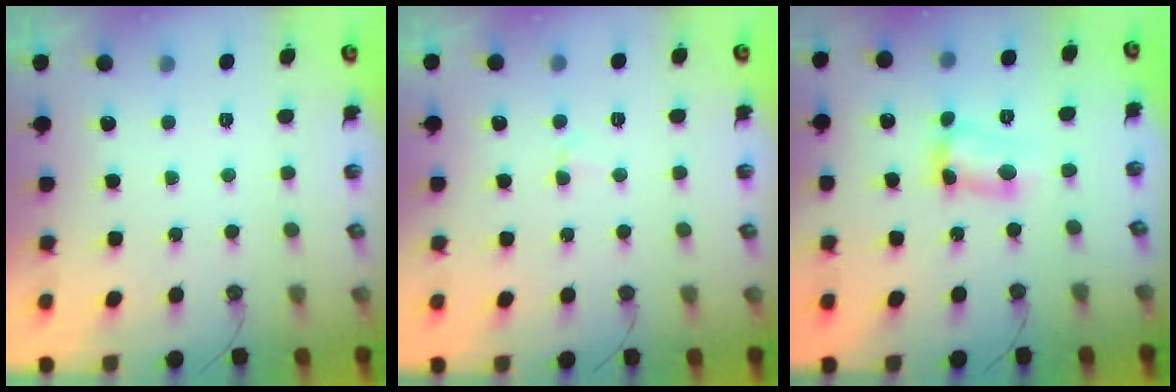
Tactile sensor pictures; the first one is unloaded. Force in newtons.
{"total": 2.6, "press": 2.6, "slide": 0.2}
{"total": 7.1, "press": 7.0, "slide": 0.4}